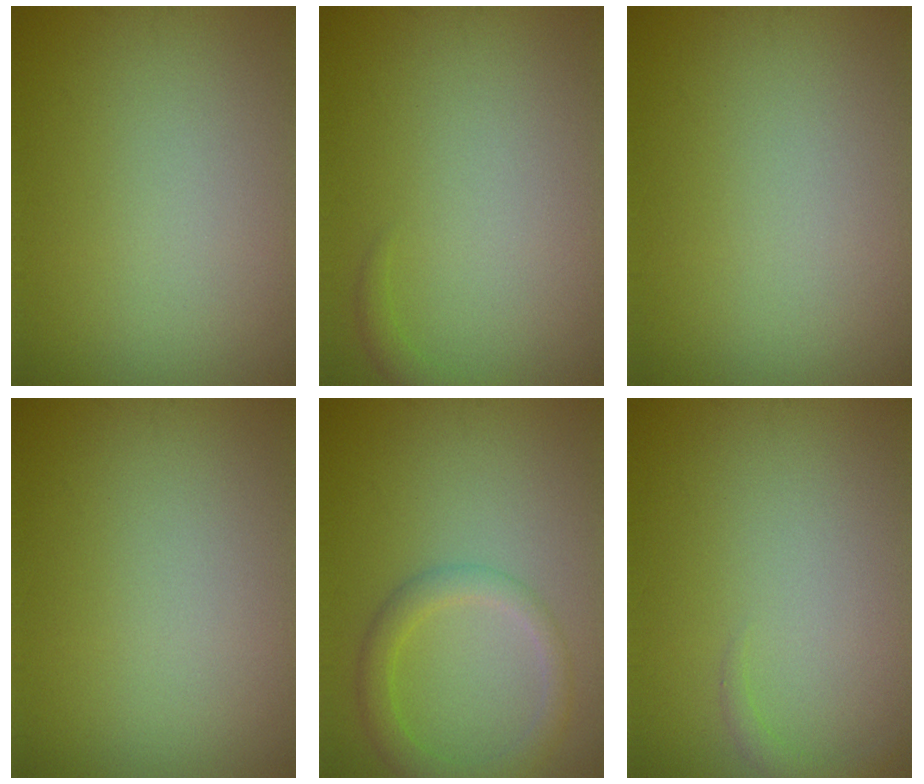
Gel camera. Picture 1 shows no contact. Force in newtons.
{"total": 0.9, "press": 0.9, "slide": 0.1}
{"total": 0.0}
{"total": 0.0}
{"total": 2.8, "press": 2.8, "slide": 0.2}
{"total": 0.8, "press": 0.8, "slide": 0.1}